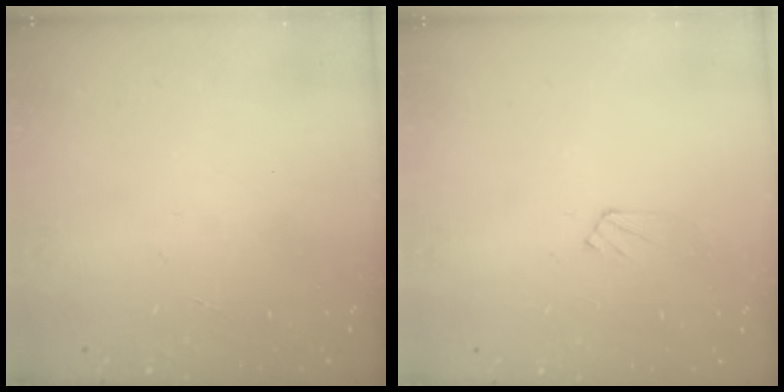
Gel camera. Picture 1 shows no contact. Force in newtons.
{"total": 4.7, "press": 4.7, "slide": 0.6}